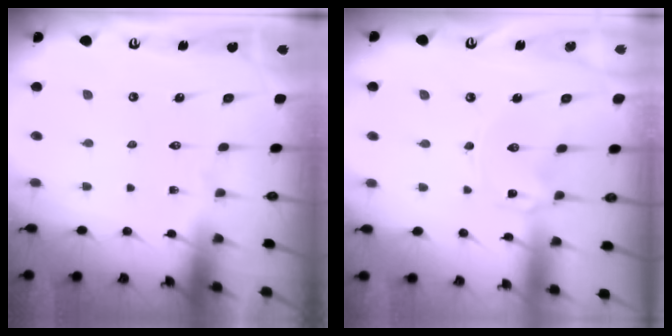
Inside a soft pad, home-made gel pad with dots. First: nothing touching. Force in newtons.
{"total": 0.0}